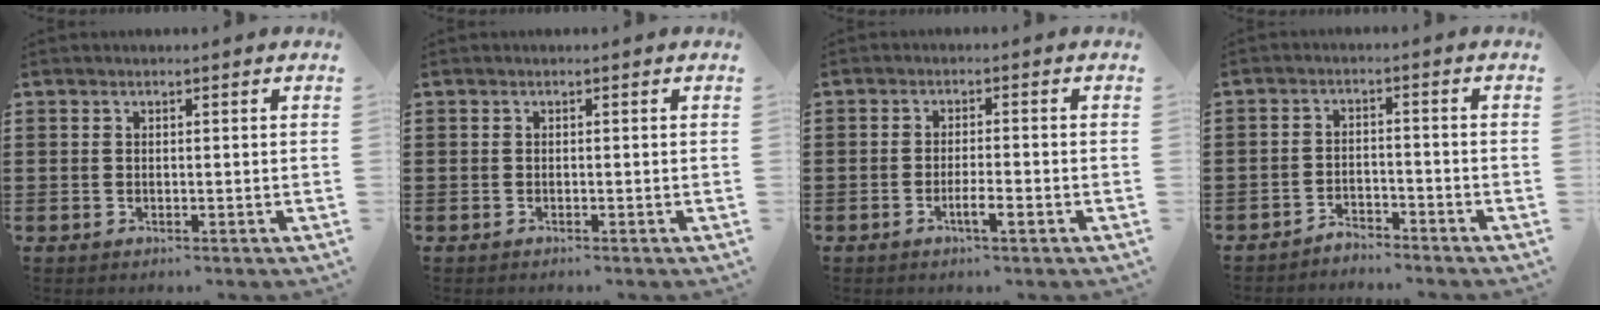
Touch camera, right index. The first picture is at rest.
{"total": 0.0}
{"total": 2.7, "force": [-1.4, 0.4, 2.3], "torque": [-0.040, 0.002, -0.025]}
{"total": 2.8, "force": [-2.8, 0.2, -0.1], "torque": [-0.008, 0.000, -0.059]}